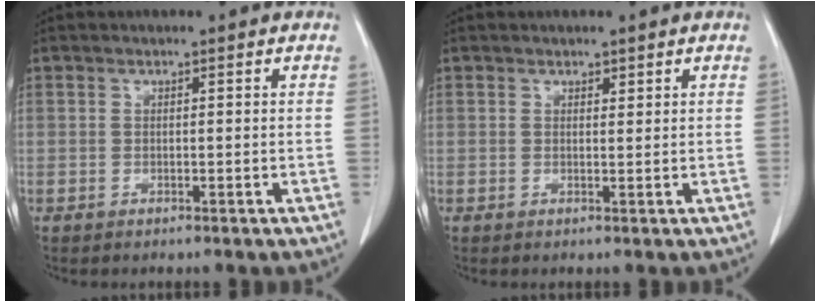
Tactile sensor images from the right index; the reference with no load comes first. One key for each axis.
{"total": 0.8, "fx": 0.7, "fy": 0.4, "fz": 0.3, "tx": -0.004, "ty": -0.004, "tz": 0.010}